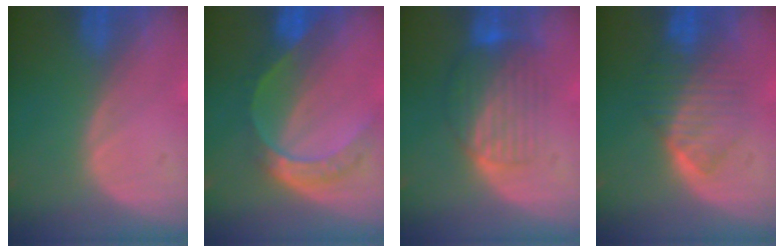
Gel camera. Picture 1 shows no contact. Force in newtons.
{"total": 7.7, "press": 6.4, "slide": 4.4}
{"total": 7.9, "press": 7.1, "slide": 3.5}
{"total": 7.2, "press": 7.1, "slide": 1.0}